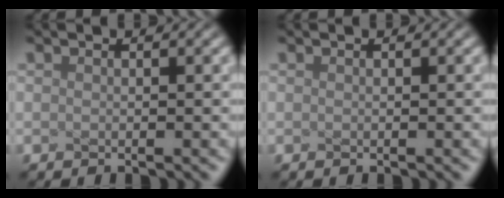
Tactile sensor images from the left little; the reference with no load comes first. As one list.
[{"total": 0.0}]